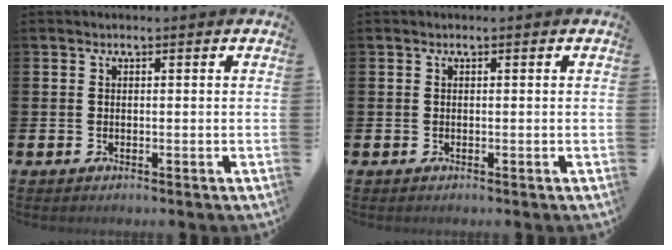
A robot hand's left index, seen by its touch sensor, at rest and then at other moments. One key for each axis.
{"total": 0.0}